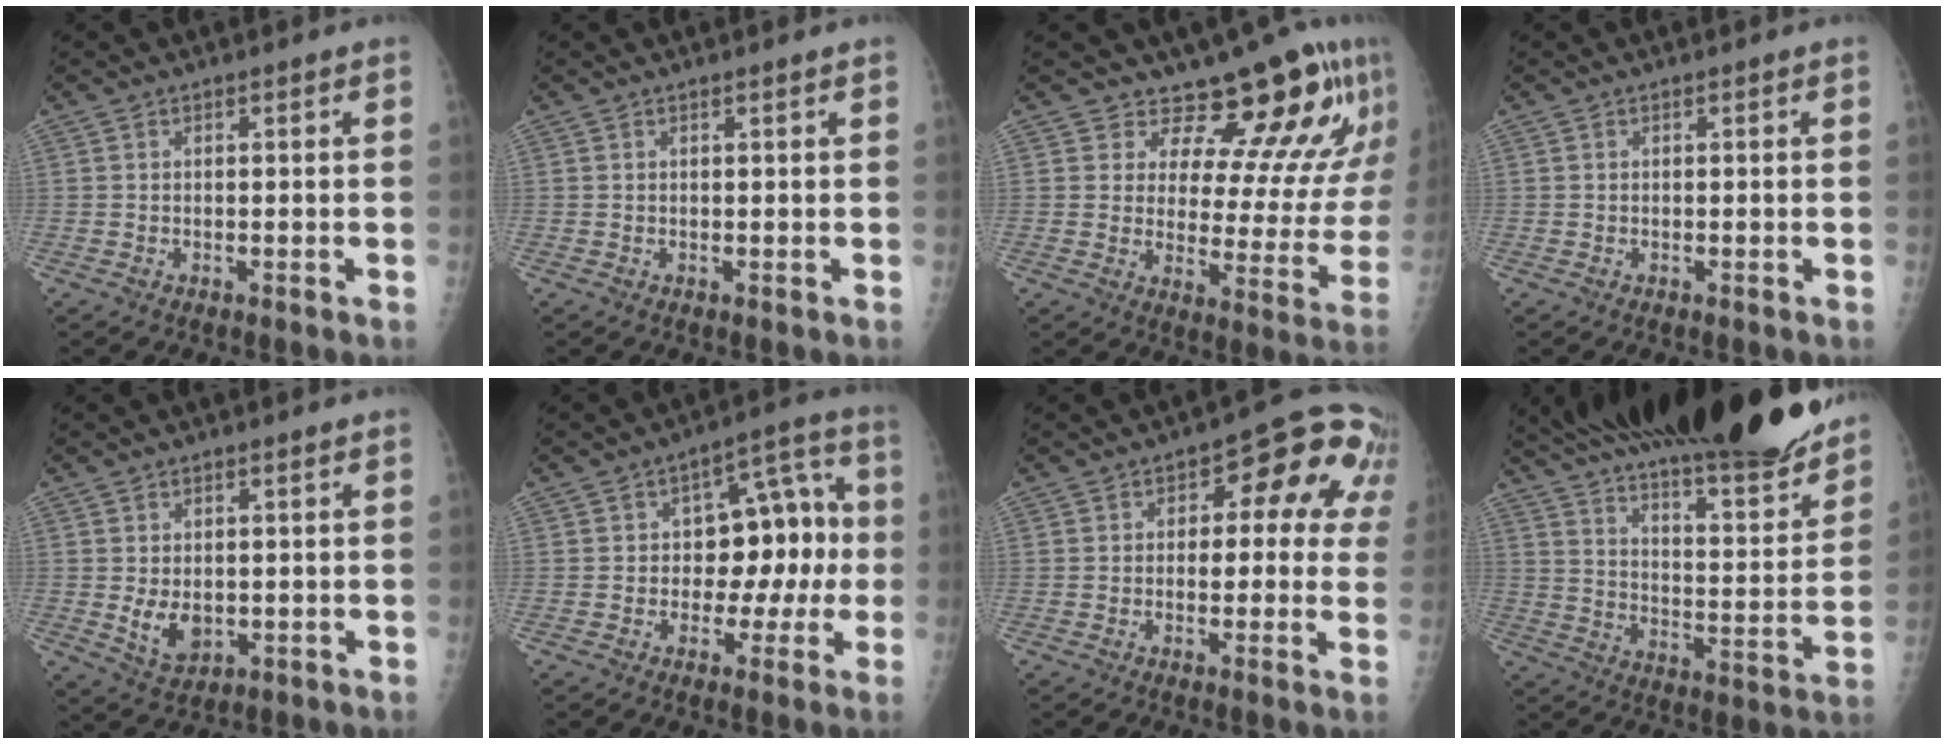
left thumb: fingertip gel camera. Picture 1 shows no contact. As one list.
[{"total": 0.6, "force": [0.4, -0.1, 0.3], "torque": [-0.015, -0.002, 0.012]}, {"total": 16.0, "force": [12.7, 6.1, 7.7], "torque": [-0.044, -0.094, 0.158]}, {"total": 0.0}, {"total": 5.3, "force": [-0.2, 3.9, 3.6], "torque": [-0.040, -0.010, 0.010]}, {"total": 12.3, "force": [-0.4, 7.6, 9.7], "torque": [-0.079, 0.049, -0.008]}, {"total": 12.5, "force": [3.7, 6.9, 9.9], "torque": [-0.063, 0.016, 0.034]}, {"total": 30.6, "force": [25.0, 6.9, 16.2], "torque": [-0.237, -0.108, 0.362]}]